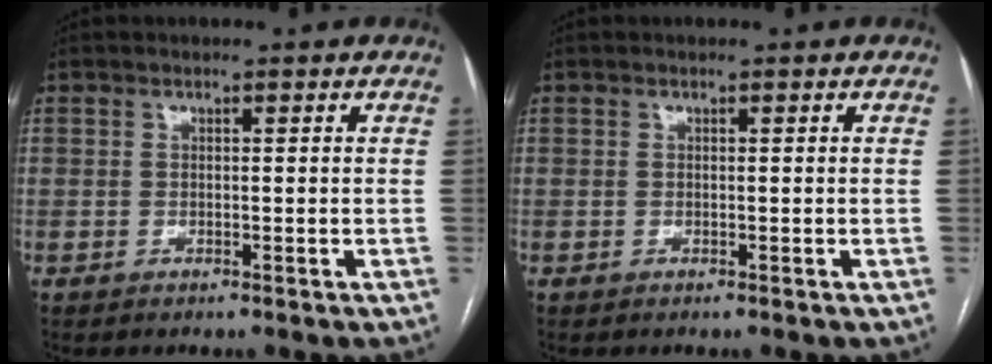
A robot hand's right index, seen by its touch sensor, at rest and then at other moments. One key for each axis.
{"total": 0.0}